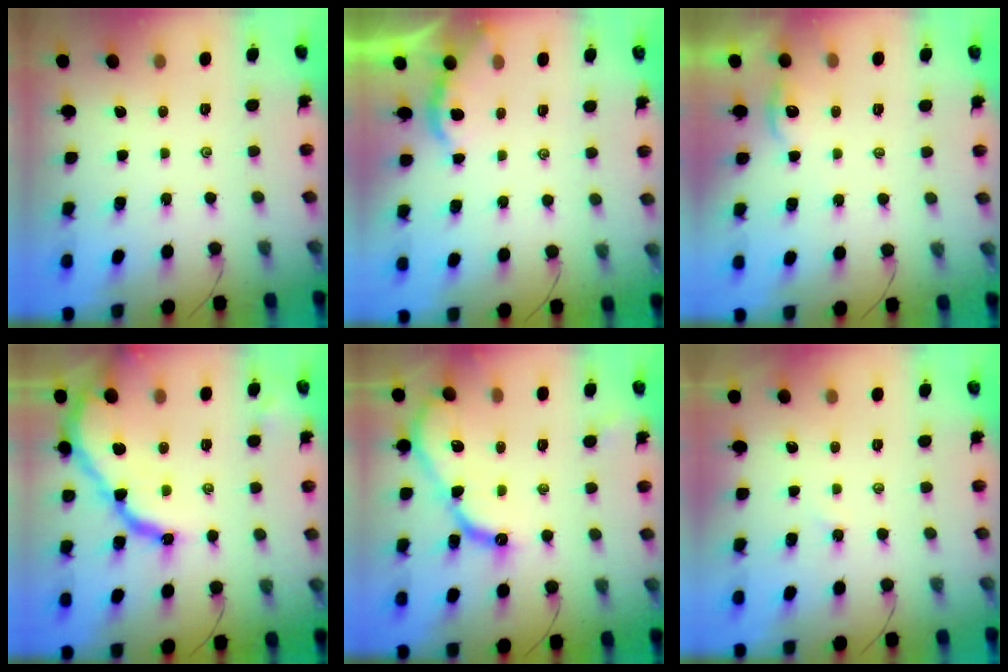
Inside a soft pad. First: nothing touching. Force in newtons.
{"total": 2.3, "press": 2.2, "slide": 0.3}
{"total": 2.6, "press": 2.6, "slide": 0.3}
{"total": 15.7, "press": 15.6, "slide": 2.0}
{"total": 13.0, "press": 12.9, "slide": 1.2}
{"total": 1.7, "press": 1.7, "slide": 0.3}